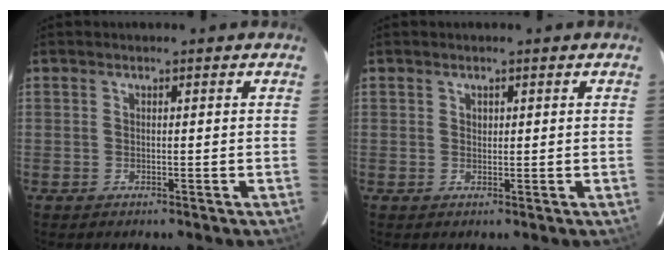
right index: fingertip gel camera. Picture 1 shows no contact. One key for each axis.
{"total": 0.8, "fx": 0.3, "fy": 0.7, "fz": 0.2, "tx": -0.001, "ty": 0.004, "tz": 0.006}